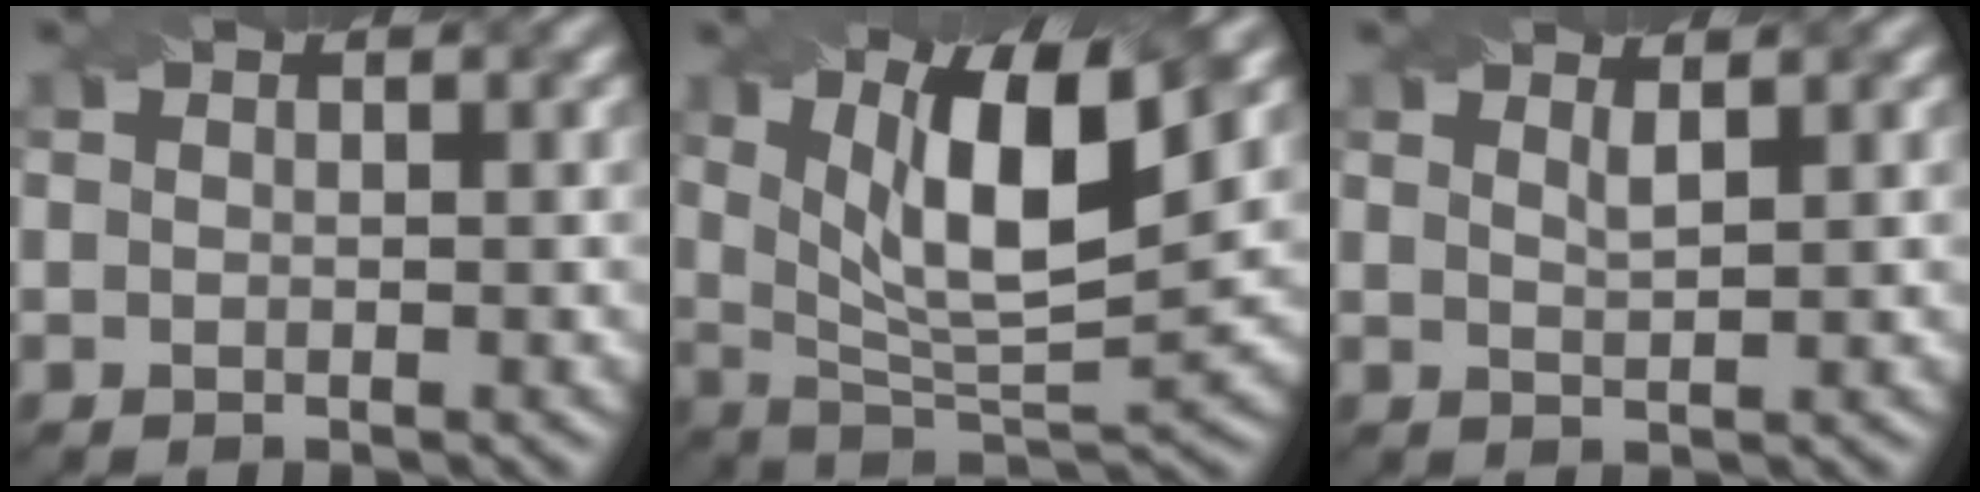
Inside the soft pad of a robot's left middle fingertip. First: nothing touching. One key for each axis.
{"total": 10.4, "fx": 4.1, "fy": 3.1, "fz": 9.1, "tx": -0.147, "ty": -0.003, "tz": 0.070}
{"total": 1.2, "fx": 0.9, "fy": 0.2, "fz": 0.8, "tx": -0.011, "ty": 0.001, "tz": 0.014}